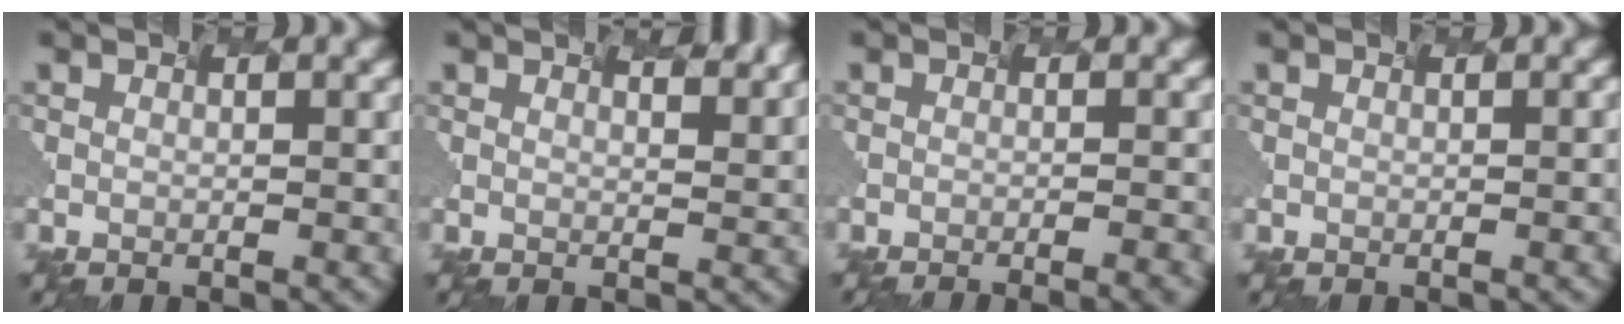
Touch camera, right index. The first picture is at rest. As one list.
[{"total": 2.6, "force": [2.4, 0.7, 0.6], "torque": [0.011, 0.005, 0.014]}, {"total": 4.3, "force": [-2.0, 1.7, 3.4], "torque": [0.000, 0.007, -0.007]}, {"total": 1.4, "force": [0.1, 0.7, 1.2], "torque": [0.006, 0.012, -0.003]}]